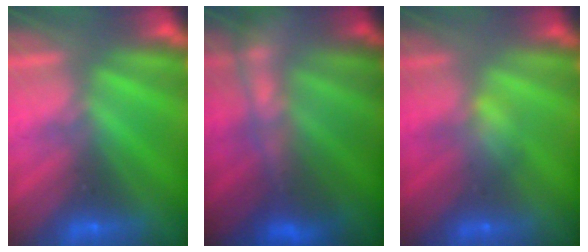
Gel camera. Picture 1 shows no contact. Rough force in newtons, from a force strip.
{"total": 7.0}
{"total": 2.6}